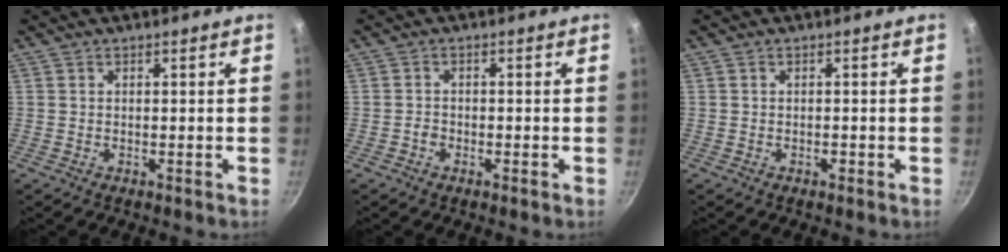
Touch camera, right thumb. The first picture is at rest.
{"total": 1.1, "force": [-0.8, 0.6, 0.4], "torque": [-0.011, 0.004, -0.019]}
{"total": 0.7, "force": [-0.4, 0.4, 0.4], "torque": [-0.004, 0.003, -0.006]}